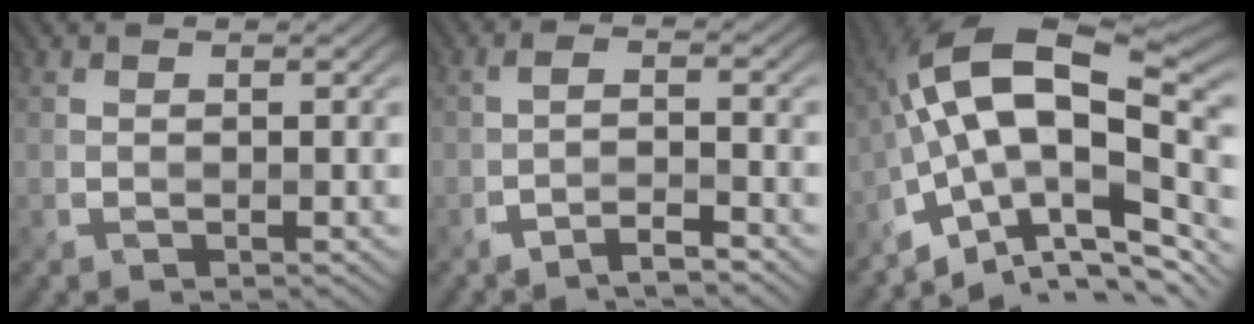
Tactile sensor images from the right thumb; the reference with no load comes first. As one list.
[{"total": 3.3, "force": [-2.5, 0.4, 2.0], "torque": [-0.034, 0.011, -0.058]}, {"total": 16.7, "force": [-3.1, 8.0, 14.4], "torque": [-0.257, 0.014, -0.053]}]